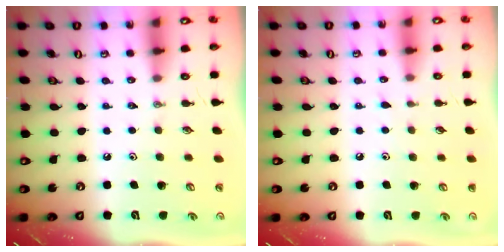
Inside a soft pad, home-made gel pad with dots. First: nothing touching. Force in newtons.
{"total": 2.2, "press": 2.2, "slide": 0.3}